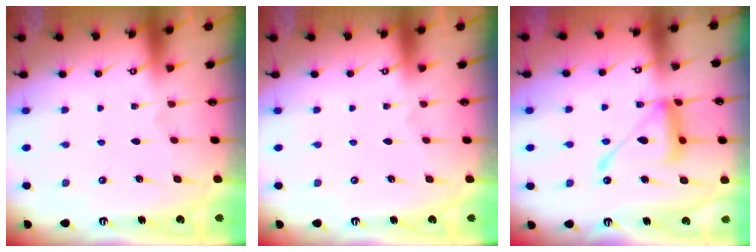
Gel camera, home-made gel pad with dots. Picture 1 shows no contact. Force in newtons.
{"total": 0.0}
{"total": 14.2, "press": 14.1, "slide": 1.3}